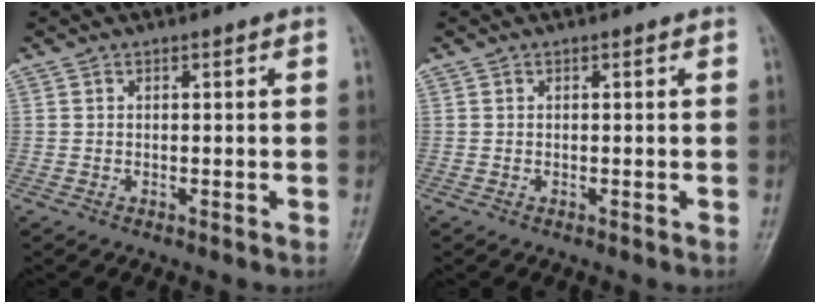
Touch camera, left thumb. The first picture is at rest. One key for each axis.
{"total": 0.0}